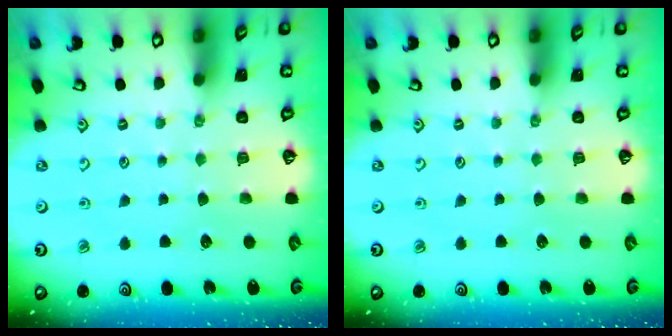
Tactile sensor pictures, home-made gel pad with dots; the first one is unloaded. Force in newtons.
{"total": 0.0}